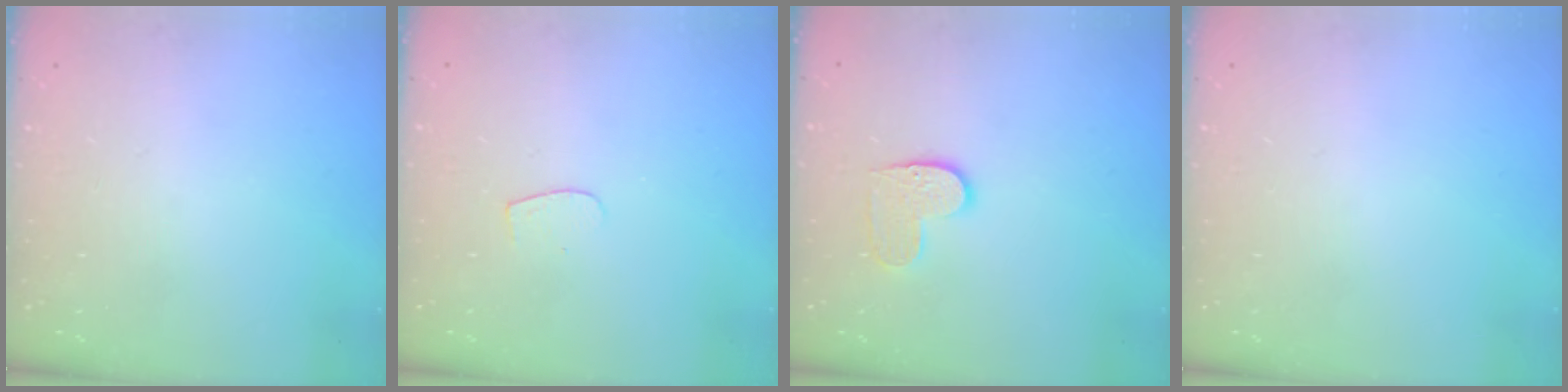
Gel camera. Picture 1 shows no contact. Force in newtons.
{"total": 4.0, "press": 4.0, "slide": 0.4}
{"total": 6.1, "press": 6.1, "slide": 0.4}
{"total": 0.0}